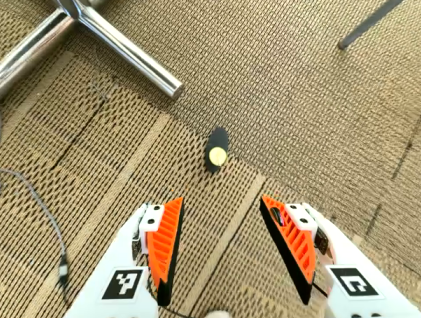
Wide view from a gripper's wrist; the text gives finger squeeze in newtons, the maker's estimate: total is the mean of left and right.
{"total": 0.0}